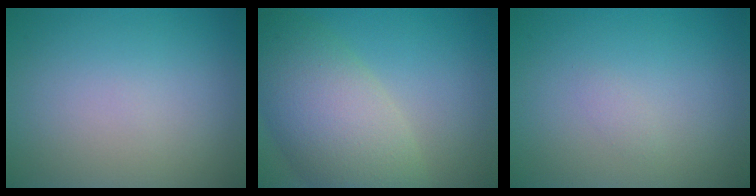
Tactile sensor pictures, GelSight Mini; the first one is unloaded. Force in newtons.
{"total": 8.6, "press": 8.6, "slide": 0.4}
{"total": 0.5, "press": 0.5, "slide": 0.0}